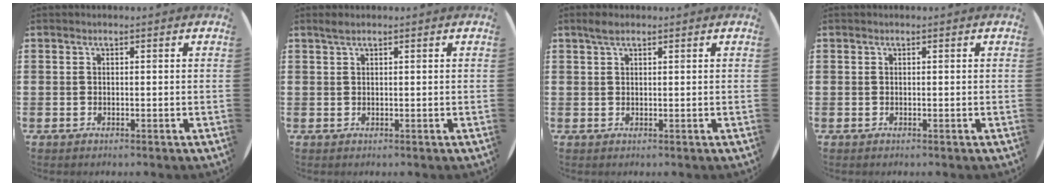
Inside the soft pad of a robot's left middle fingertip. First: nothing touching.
{"total": 0.8, "force": [0.6, 0.0, 0.5], "torque": [-0.009, 0.002, 0.011]}
{"total": 1.6, "force": [1.1, 0.5, 1.0], "torque": [-0.012, 0.001, 0.018]}
{"total": 0.0}